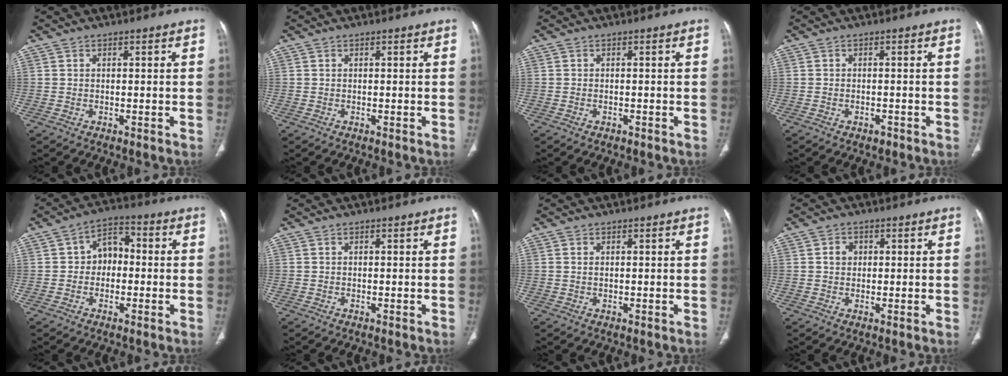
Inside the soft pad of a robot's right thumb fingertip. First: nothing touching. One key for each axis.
{"total": 0.0}
{"total": 0.6, "fx": -0.3, "fy": 0.4, "fz": 0.3, "tx": -0.011, "ty": 0.004, "tz": -0.002}
{"total": 1.3, "fx": -0.8, "fy": 0.8, "fz": 0.6, "tx": -0.013, "ty": 0.008, "tz": -0.007}
{"total": 6.6, "fx": -0.2, "fy": 5.0, "fz": 4.4, "tx": -0.042, "ty": 0.025, "tz": -0.016}
{"total": 0.0}
{"total": 0.6, "fx": 0.2, "fy": 0.3, "fz": 0.4, "tx": -0.013, "ty": 0.003, "tz": 0.006}
{"total": 2.3, "fx": 0.5, "fy": 2.0, "fz": 1.1, "tx": -0.009, "ty": 0.003, "tz": 0.007}